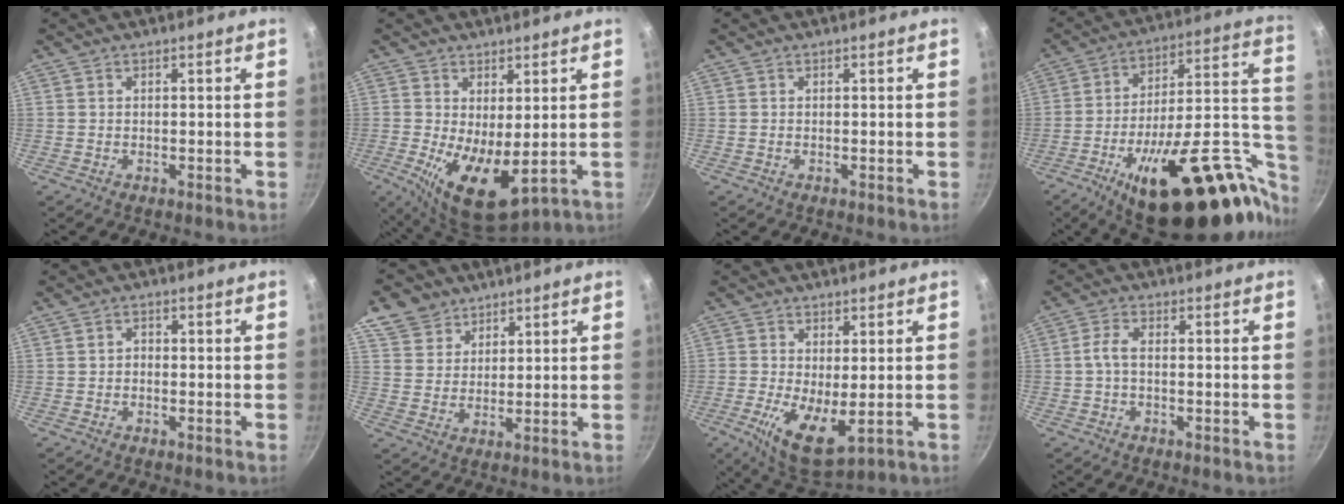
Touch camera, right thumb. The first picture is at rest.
{"total": 10.2, "force": [-0.3, 4.5, 9.1], "torque": [-0.149, -0.021, 0.005]}
{"total": 0.0}
{"total": 35.9, "force": [-12.6, 15.1, 30.0], "torque": [-0.378, 0.057, -0.178]}
{"total": 1.0, "force": [-0.5, 0.8, 0.5], "torque": [-0.005, 0.006, -0.009]}
{"total": 7.7, "force": [5.2, 5.4, 1.7], "torque": [-0.011, -0.010, 0.094]}
{"total": 10.0, "force": [-1.3, 4.3, 8.9], "torque": [-0.156, -0.015, -0.010]}
{"total": 3.1, "force": [-0.5, 1.4, 2.7], "torque": [-0.066, 0.014, -0.016]}